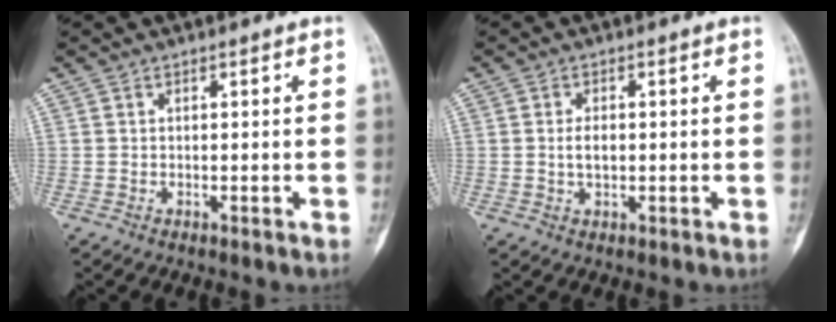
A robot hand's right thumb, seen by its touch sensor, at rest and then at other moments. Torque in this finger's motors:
{"motor_torque": [0.26, 0.23, 0.05, -0.11, 0.00]}